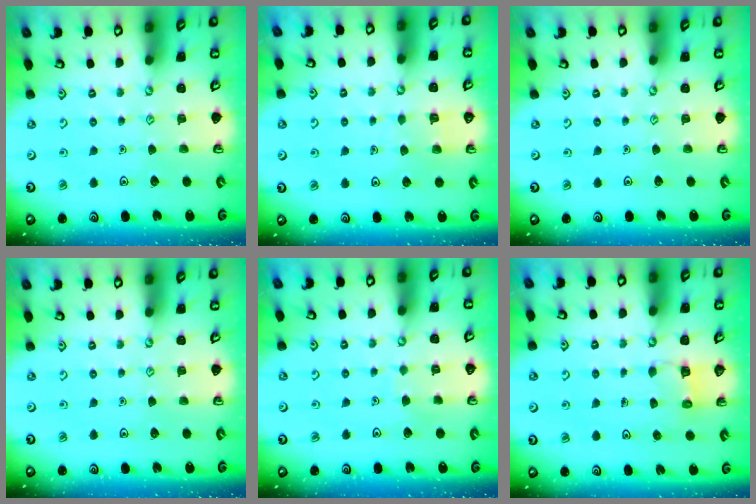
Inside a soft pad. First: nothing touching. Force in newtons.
{"total": 3.3, "press": 3.3, "slide": 0.3}
{"total": 0.0}
{"total": 0.0}
{"total": 3.0, "press": 3.0, "slide": 0.1}
{"total": 3.1, "press": 3.1, "slide": 0.3}